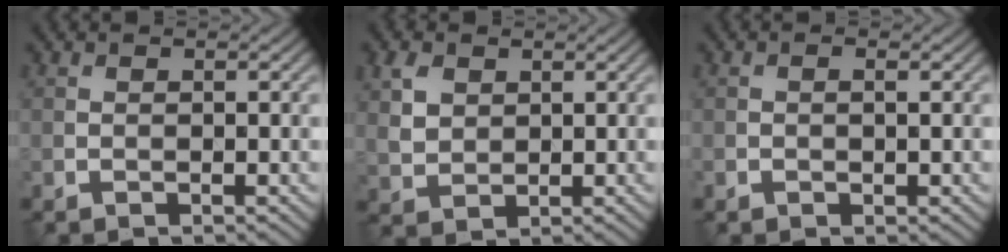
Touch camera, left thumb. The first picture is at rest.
{"total": 4.4, "force": [1.9, 3.1, 2.4], "torque": [-0.065, 0.002, 0.041]}
{"total": 1.0, "force": [-0.1, 0.5, 0.9], "torque": [-0.013, 0.000, -0.001]}